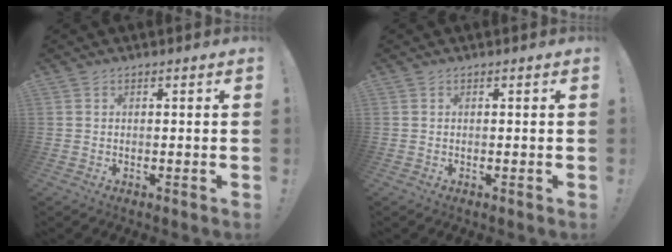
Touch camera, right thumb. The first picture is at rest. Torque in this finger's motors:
{"motor_torque": [0.00, 0.00, 0.00, 0.00, 0.00]}